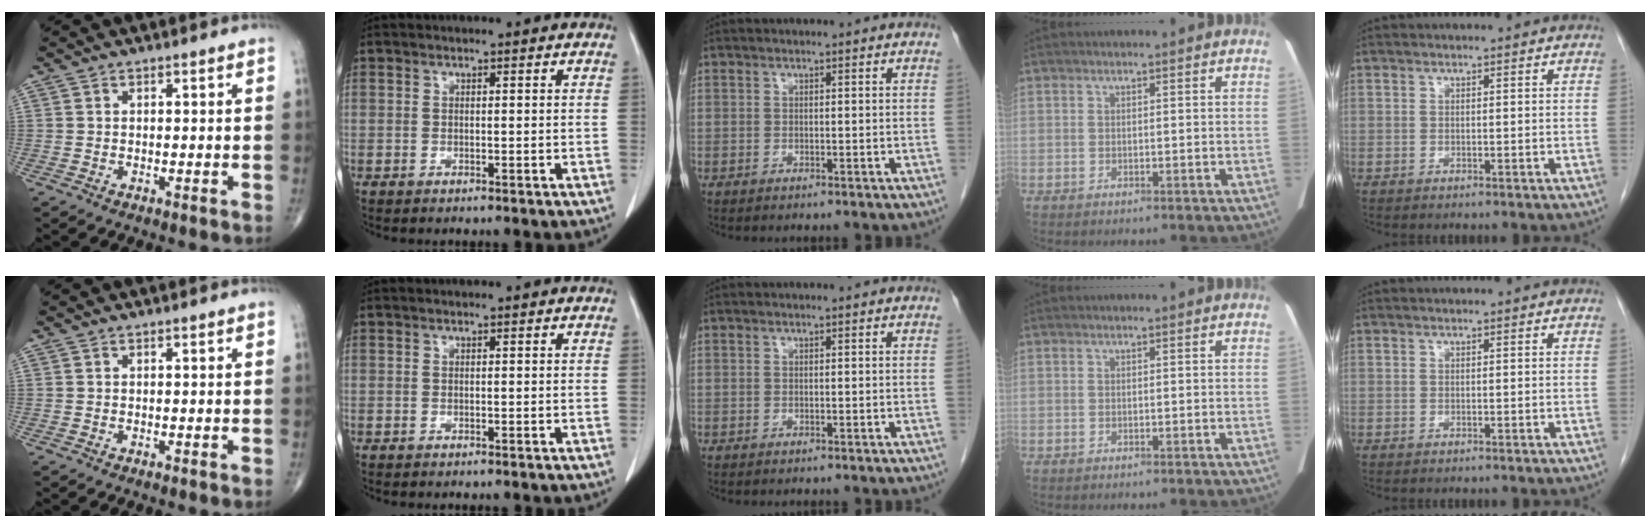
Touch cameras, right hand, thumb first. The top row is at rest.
{}